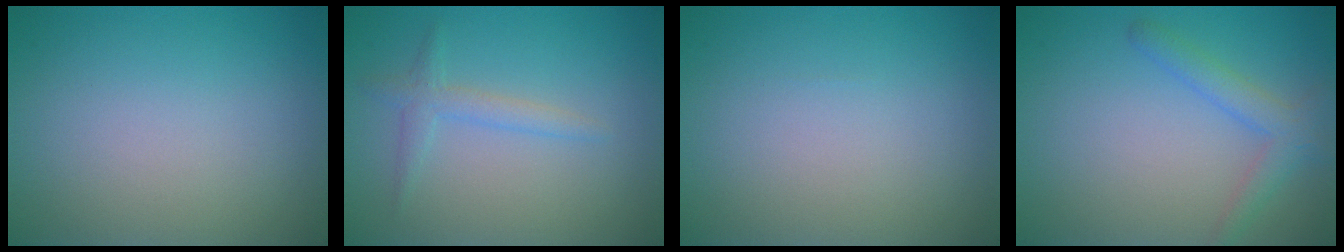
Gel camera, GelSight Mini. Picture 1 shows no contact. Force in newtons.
{"total": 1.8, "press": 1.7, "slide": 0.1}
{"total": 0.0}
{"total": 2.5, "press": 2.5, "slide": 0.2}